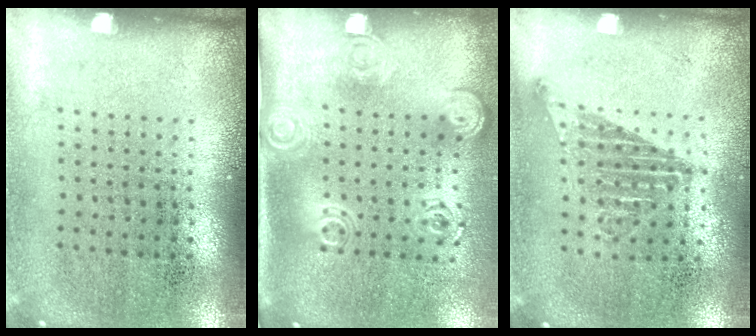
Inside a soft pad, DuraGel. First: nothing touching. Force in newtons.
{"total": 2.0, "press": 1.4, "slide": 1.5}
{"total": 1.2, "press": 1.0, "slide": 0.7}